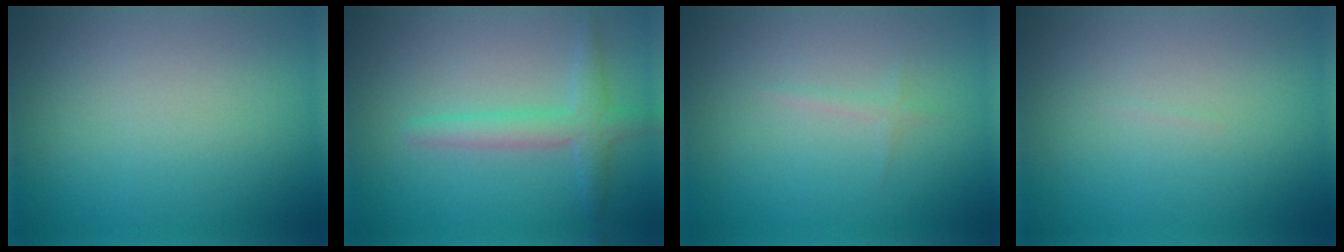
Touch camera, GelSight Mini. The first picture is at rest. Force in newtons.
{"total": 2.8, "press": 2.8, "slide": 0.2}
{"total": 0.7, "press": 0.7, "slide": 0.1}
{"total": 0.0}